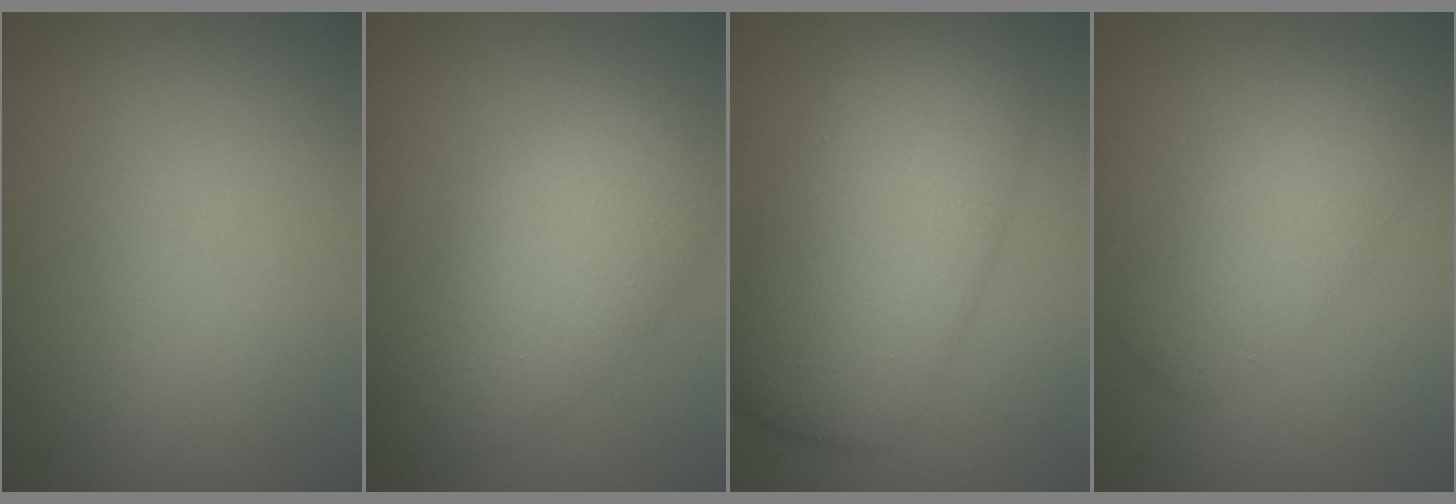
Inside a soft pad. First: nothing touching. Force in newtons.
{"total": 6.2, "press": 6.2, "slide": 0.3}
{"total": 9.4, "press": 9.4, "slide": 0.1}
{"total": 3.9, "press": 3.9, "slide": 0.1}